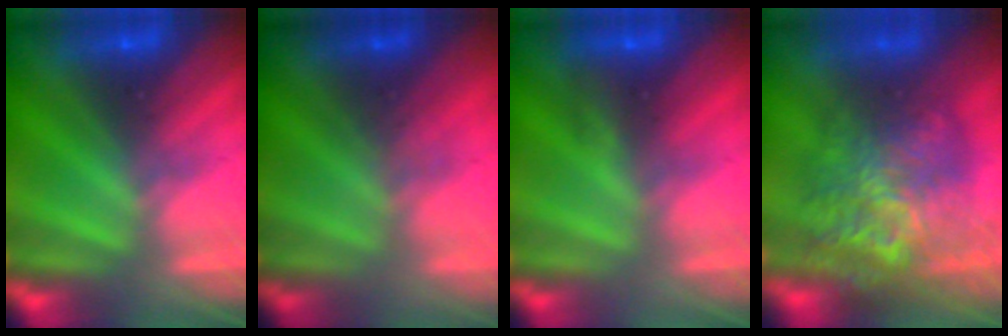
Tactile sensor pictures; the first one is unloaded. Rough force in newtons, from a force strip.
{"total": 1.7}
{"total": 2.9}
{"total": 10.8}